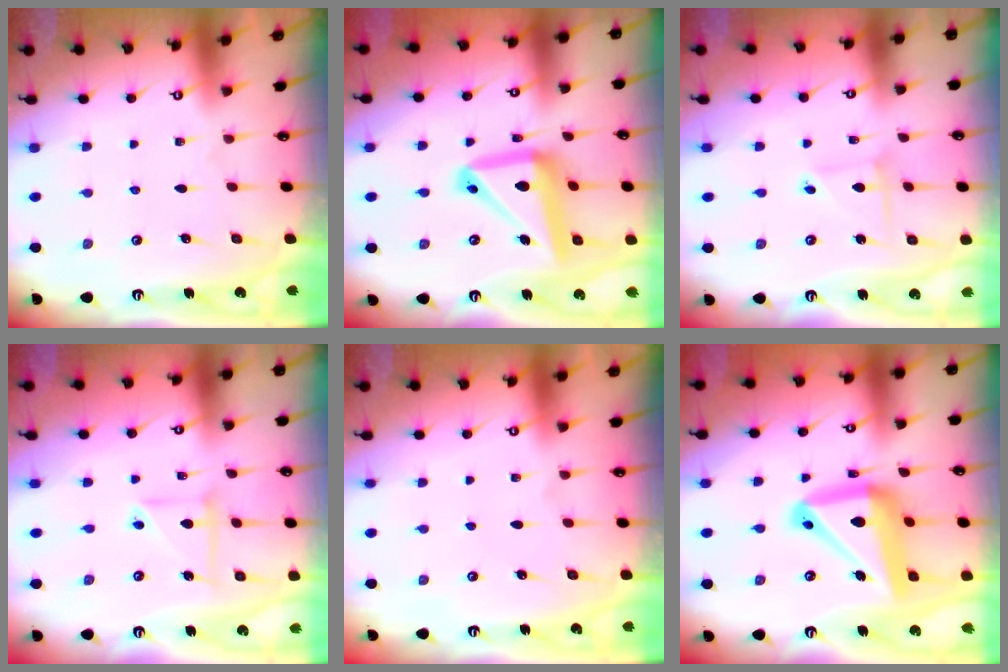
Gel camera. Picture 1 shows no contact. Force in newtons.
{"total": 16.1, "press": 16.0, "slide": 1.8}
{"total": 2.8, "press": 2.8, "slide": 0.3}
{"total": 6.1, "press": 6.1, "slide": 0.4}
{"total": 0.0}
{"total": 19.3, "press": 19.1, "slide": 2.0}